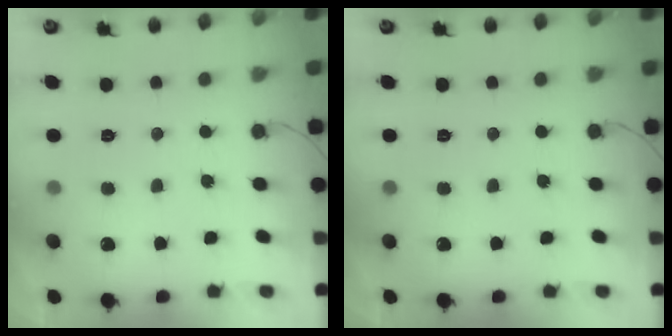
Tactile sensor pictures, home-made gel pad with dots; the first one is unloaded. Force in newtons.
{"total": 0.0}